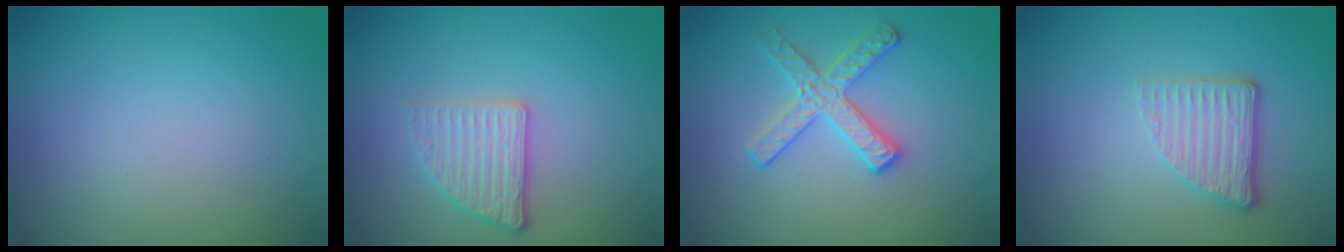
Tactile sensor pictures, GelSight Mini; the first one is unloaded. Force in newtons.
{"total": 2.6, "press": 2.4, "slide": 1.2}
{"total": 2.8, "press": 2.8, "slide": 0.3}
{"total": 3.0, "press": 2.1, "slide": 2.1}